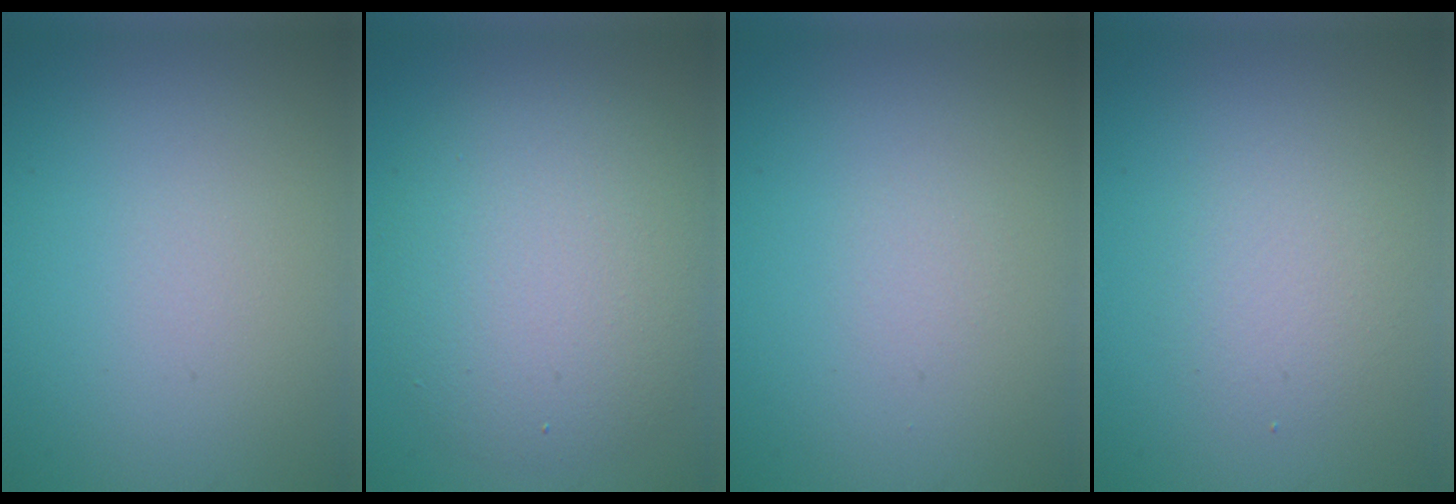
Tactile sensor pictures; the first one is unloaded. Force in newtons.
{"total": 6.9, "press": 6.9, "slide": 0.5}
{"total": 0.5, "press": 0.5, "slide": 0.0}
{"total": 2.0, "press": 2.0, "slide": 0.1}